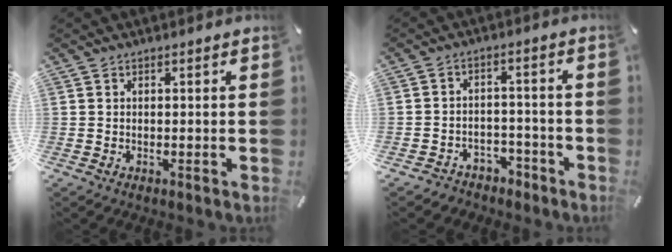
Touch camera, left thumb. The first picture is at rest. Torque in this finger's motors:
{"motor_torque": [-0.14, 0.16, -0.29, 0.41, 0.00]}